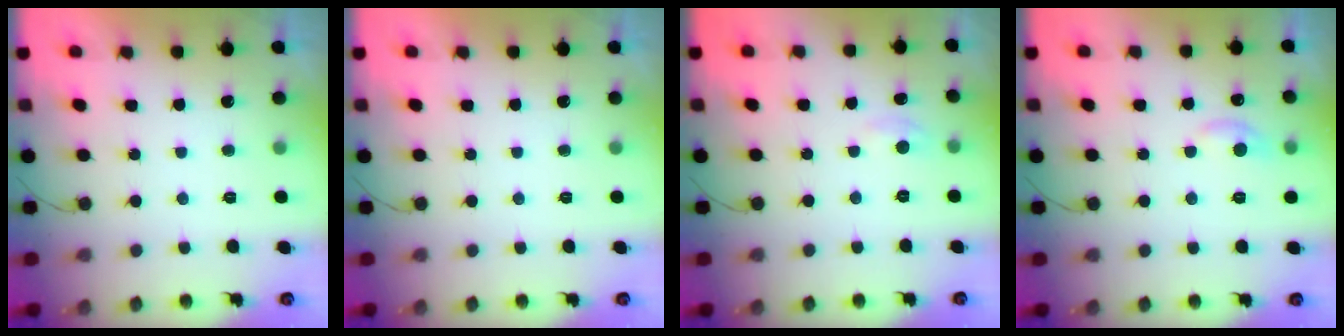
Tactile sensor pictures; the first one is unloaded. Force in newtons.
{"total": 0.0}
{"total": 2.3, "press": 2.3, "slide": 0.3}
{"total": 5.7, "press": 5.7, "slide": 0.8}